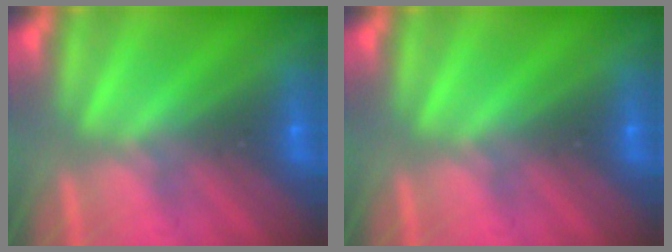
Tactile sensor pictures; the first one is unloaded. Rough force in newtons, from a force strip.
{"total": 0.0}